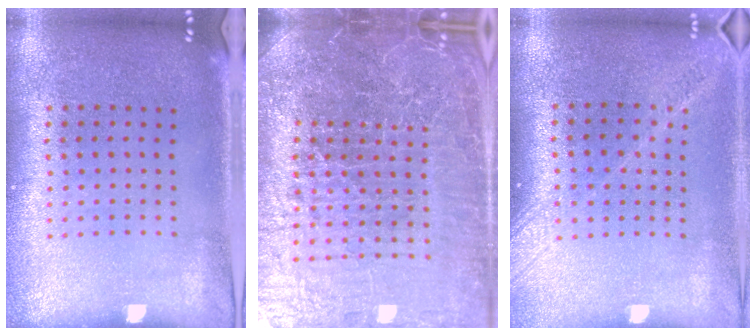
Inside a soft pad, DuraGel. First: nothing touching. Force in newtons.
{"total": 6.6, "press": 5.9, "slide": 2.8}
{"total": 1.7, "press": 1.3, "slide": 1.1}